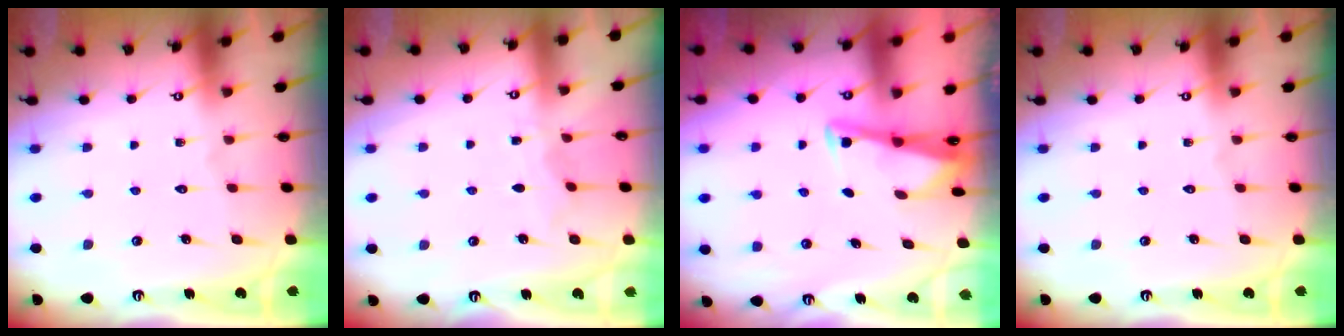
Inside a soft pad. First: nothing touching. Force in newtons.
{"total": 3.7, "press": 3.7, "slide": 0.5}
{"total": 2.8, "press": 2.8, "slide": 0.3}
{"total": 0.0}